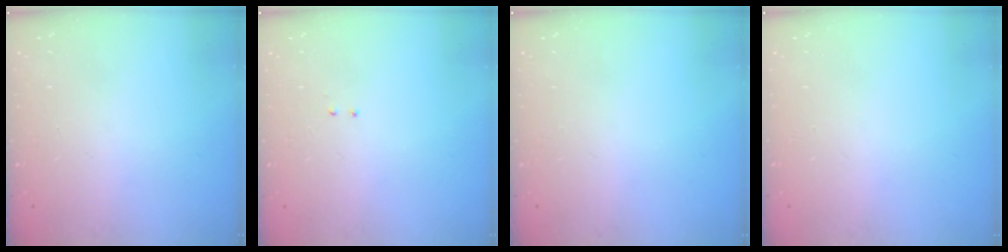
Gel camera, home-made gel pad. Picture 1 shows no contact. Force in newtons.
{"total": 2.0, "press": 2.0, "slide": 0.4}
{"total": 0.0}
{"total": 0.0}